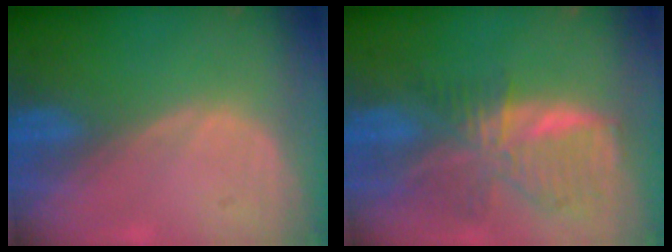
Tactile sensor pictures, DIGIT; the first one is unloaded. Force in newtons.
{"total": 8.9, "press": 7.7, "slide": 4.5}